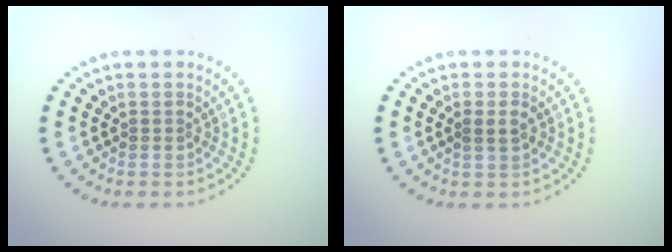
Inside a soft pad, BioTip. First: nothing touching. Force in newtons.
{"total": 1.3, "press": 1.2, "slide": 0.5}